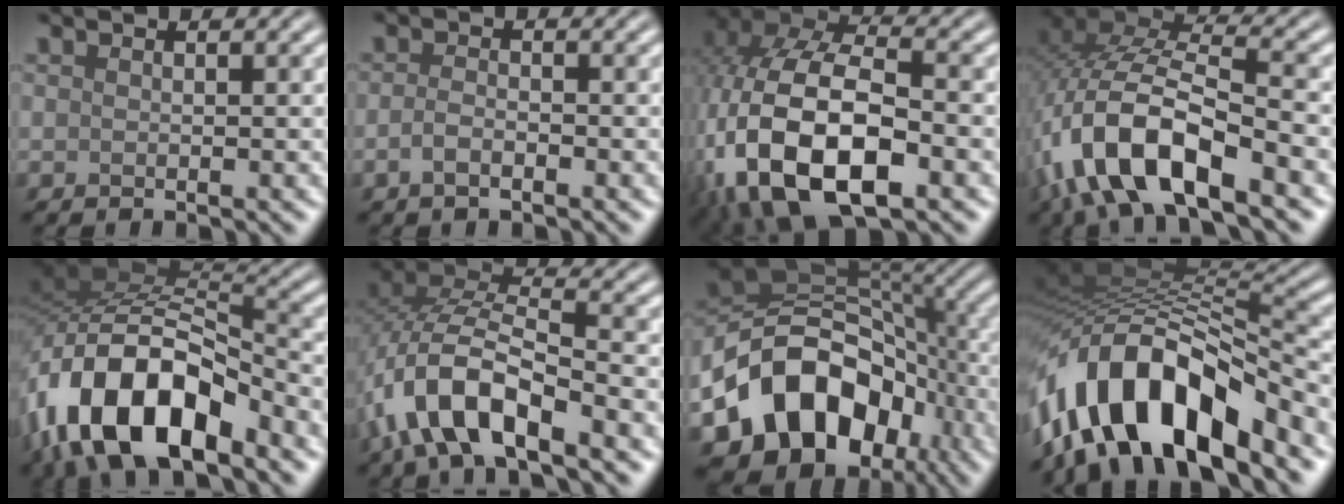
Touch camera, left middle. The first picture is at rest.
{"total": 1.5, "force": [-0.8, 0.5, 1.1], "torque": [-0.026, 0.000, -0.018]}
{"total": 15.1, "force": [-5.0, 8.7, 11.2], "torque": [-0.244, -0.021, -0.086]}
{"total": 12.3, "force": [-5.2, 5.2, 9.9], "torque": [-0.211, -0.002, -0.098]}
{"total": 14.7, "force": [-7.4, 7.1, 10.5], "torque": [-0.200, 0.003, -0.145]}
{"total": 9.5, "force": [-4.7, 3.9, 7.2], "torque": [-0.146, 0.010, -0.093]}
{"total": 13.9, "force": [-6.2, 10.0, 7.5], "torque": [-0.135, 0.001, -0.114]}
{"total": 13.0, "force": [-6.6, 5.7, 9.5], "torque": [-0.157, 0.003, -0.116]}